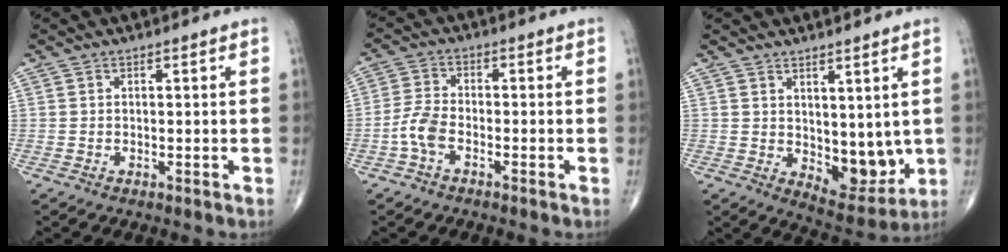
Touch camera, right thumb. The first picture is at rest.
{"total": 4.7, "force": [-2.1, 2.3, 3.5], "torque": [-0.079, 0.017, -0.047]}
{"total": 8.7, "force": [1.2, 4.9, 7.1], "torque": [-0.064, -0.029, 0.037]}